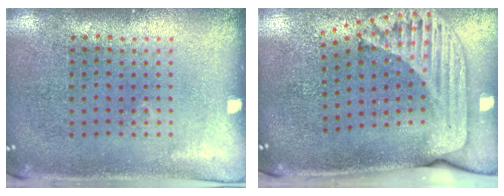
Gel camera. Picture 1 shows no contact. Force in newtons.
{"total": 2.4, "press": 1.7, "slide": 1.7}